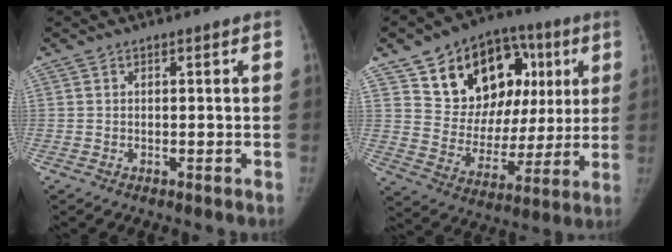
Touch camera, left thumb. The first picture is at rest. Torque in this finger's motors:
{"motor_torque": [-0.08, 0.42, 0.42, 0.44, -0.03]}